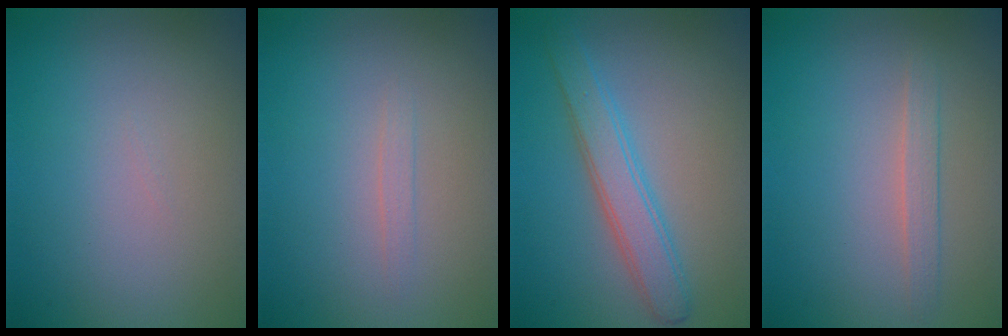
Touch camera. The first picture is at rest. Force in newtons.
{"total": 0.7, "press": 0.7, "slide": 0.0}
{"total": 3.7, "press": 3.7, "slide": 0.1}
{"total": 1.5, "press": 1.5, "slide": 0.1}